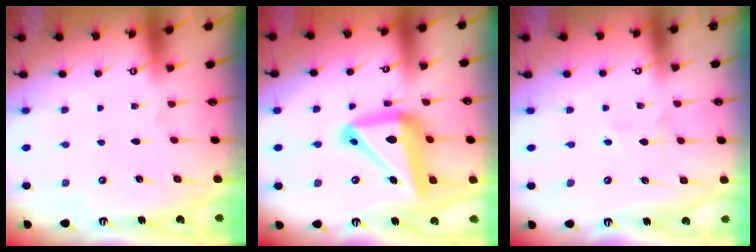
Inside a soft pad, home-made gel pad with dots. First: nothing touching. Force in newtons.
{"total": 18.6, "press": 18.5, "slide": 2.0}
{"total": 2.7, "press": 2.5, "slide": 0.9}